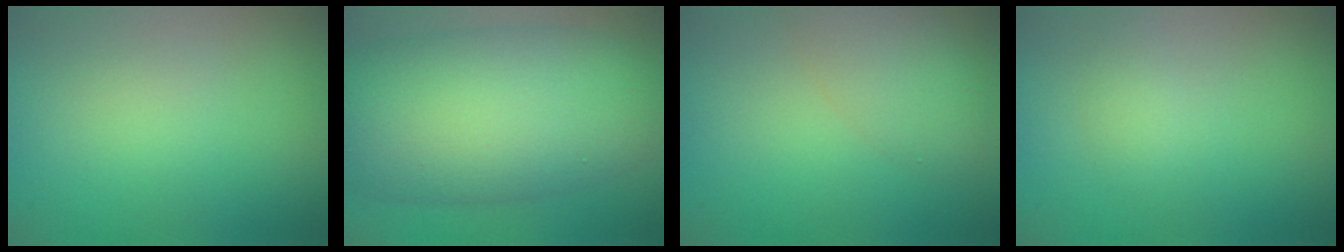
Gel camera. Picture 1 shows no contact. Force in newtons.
{"total": 13.3, "press": 13.3, "slide": 0.0}
{"total": 3.9, "press": 3.9, "slide": 0.2}
{"total": 0.9, "press": 0.9, "slide": 0.0}